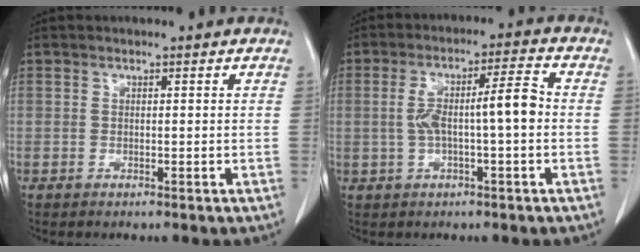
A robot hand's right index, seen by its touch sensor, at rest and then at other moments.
{"total": 7.7, "force": [-0.4, 1.0, 7.6], "torque": [-0.142, 0.025, -0.006]}